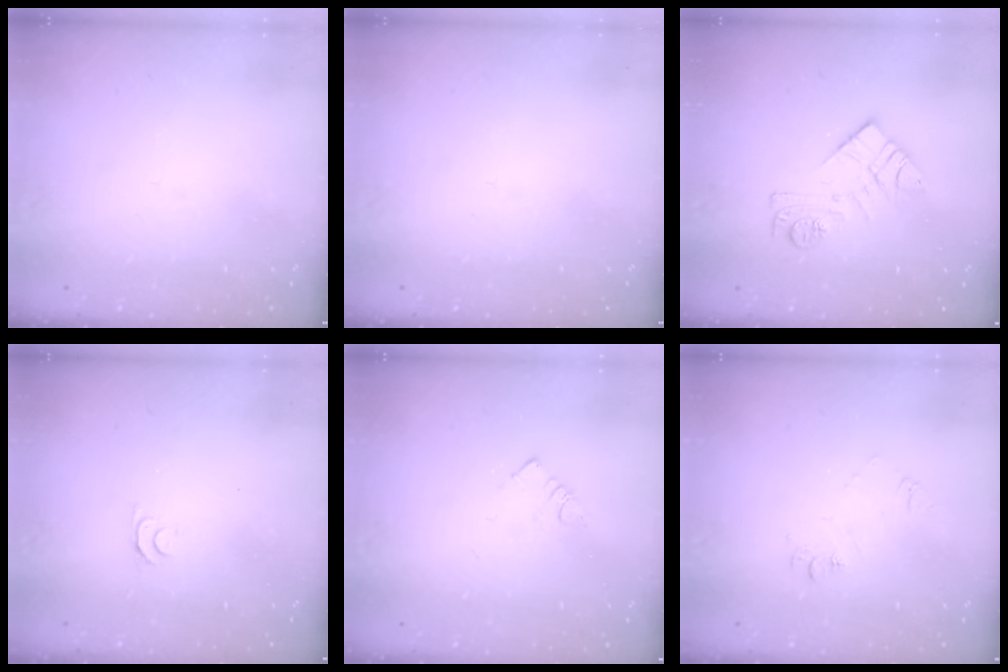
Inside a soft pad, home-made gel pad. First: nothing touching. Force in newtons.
{"total": 0.0}
{"total": 11.3, "press": 11.3, "slide": 0.4}
{"total": 4.6, "press": 4.5, "slide": 0.7}
{"total": 3.6, "press": 3.6, "slide": 0.2}
{"total": 6.4, "press": 6.4, "slide": 0.7}